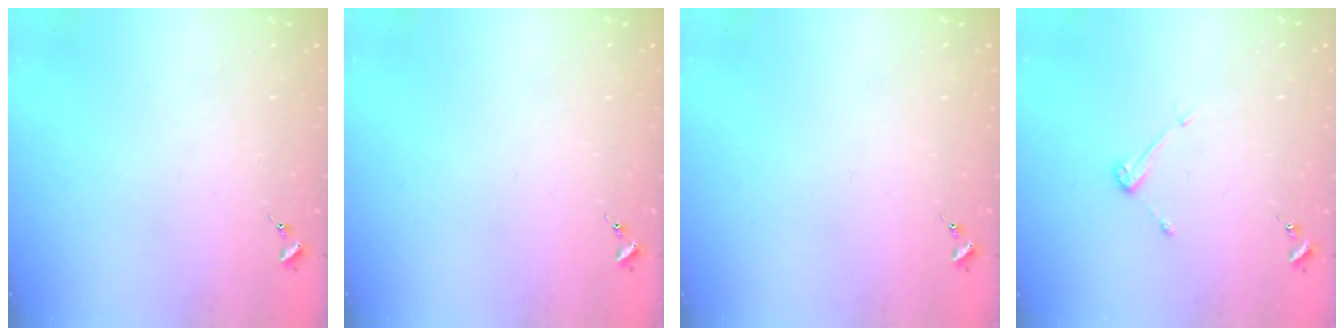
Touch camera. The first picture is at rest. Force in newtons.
{"total": 0.0}
{"total": 0.0}
{"total": 3.9, "press": 3.9, "slide": 0.4}